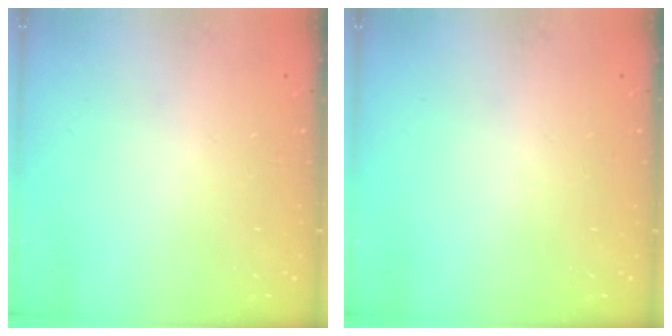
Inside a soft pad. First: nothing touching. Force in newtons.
{"total": 0.0}